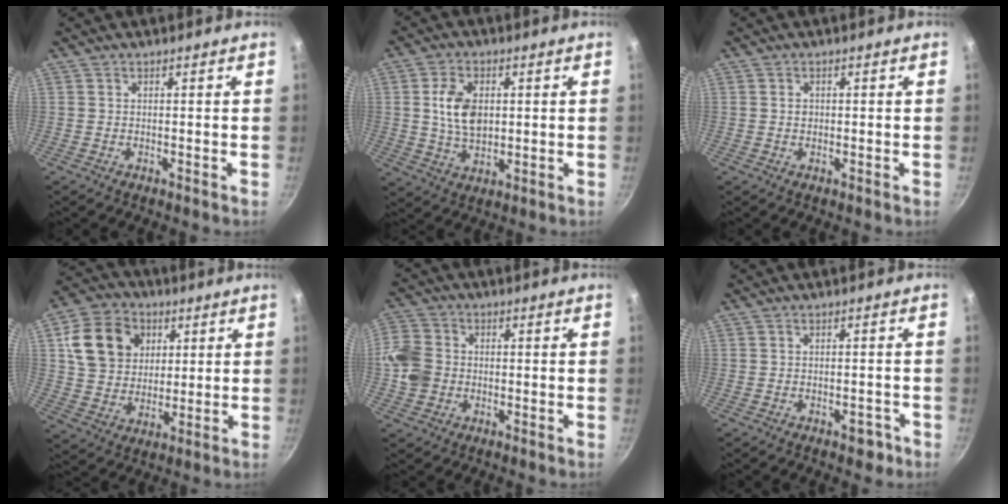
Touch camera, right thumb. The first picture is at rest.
{"total": 8.8, "force": [1.3, 5.6, 6.6], "torque": [-0.112, -0.008, 0.030]}
{"total": 1.0, "force": [0.0, 0.8, 0.5], "torque": [-0.007, 0.001, 0.001]}
{"total": 14.9, "force": [4.2, 12.3, 7.3], "torque": [-0.109, 0.001, 0.075]}
{"total": 8.6, "force": [-1.0, 7.2, 4.6], "torque": [-0.092, 0.018, -0.026]}
{"total": 2.6, "force": [-1.6, 1.4, 1.5], "torque": [-0.009, 0.011, -0.017]}